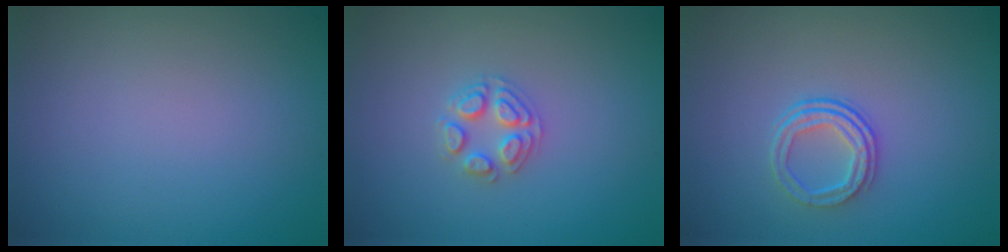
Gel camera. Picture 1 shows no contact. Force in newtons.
{"total": 2.5, "press": 2.5, "slide": 0.3}
{"total": 2.4, "press": 1.7, "slide": 1.7}